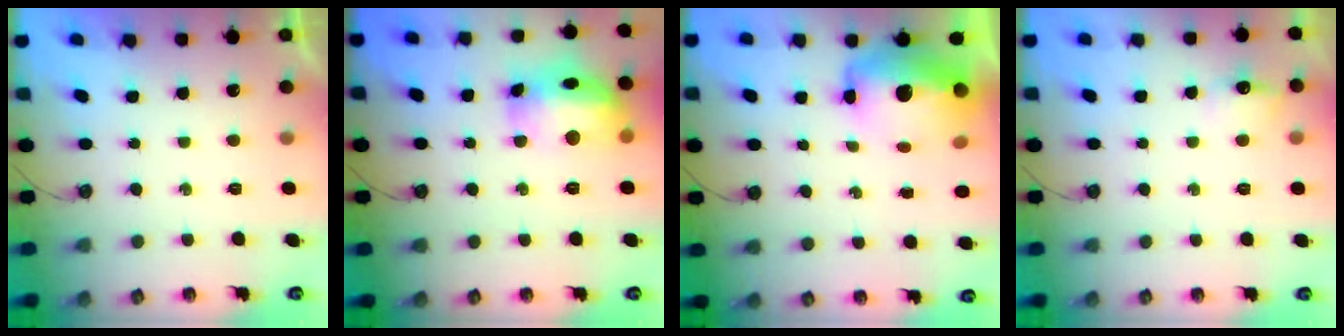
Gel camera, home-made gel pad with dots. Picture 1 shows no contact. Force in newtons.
{"total": 17.0, "press": 17.0, "slide": 1.6}
{"total": 16.5, "press": 16.4, "slide": 1.6}
{"total": 7.2, "press": 7.1, "slide": 0.7}